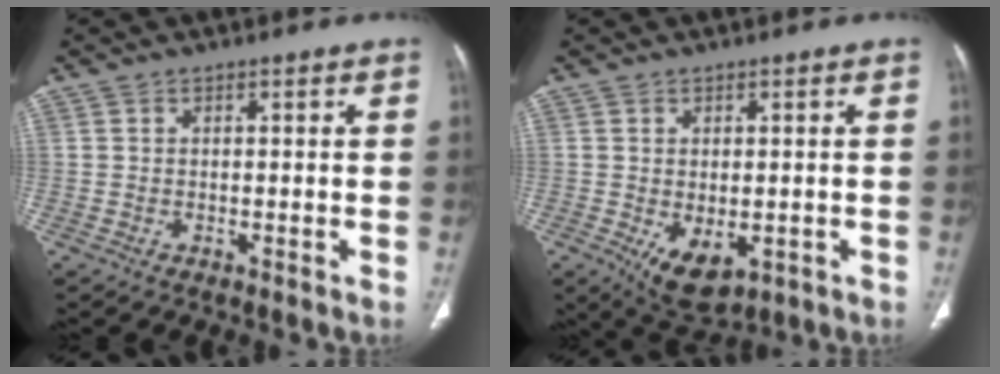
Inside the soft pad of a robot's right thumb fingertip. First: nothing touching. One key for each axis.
{"total": 7.3, "fx": -1.9, "fy": 4.2, "fz": 5.7, "tx": -0.085, "ty": -0.011, "tz": -0.013}